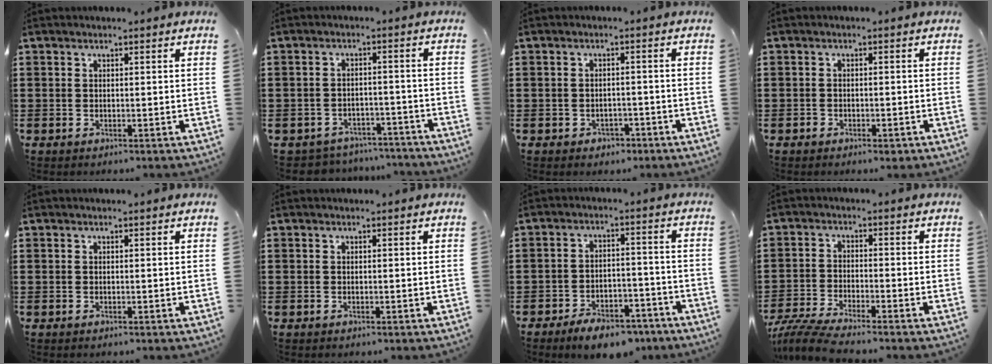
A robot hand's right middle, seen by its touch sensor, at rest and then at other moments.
{"total": 3.6, "force": [-3.5, 0.6, -0.3], "torque": [-0.003, 0.002, -0.077]}
{"total": 1.5, "force": [-1.3, 0.9, 0.1], "torque": [-0.008, 0.000, -0.030]}
{"total": 1.1, "force": [-0.9, 0.6, 0.4], "torque": [-0.009, -0.001, -0.017]}
{"total": 0.0}
{"total": 0.0}
{"total": 5.9, "force": [-5.4, 1.5, 2.1], "torque": [-0.036, 0.010, -0.102]}
{"total": 4.5, "force": [-4.2, -0.1, 1.6], "torque": [-0.050, -0.016, -0.088]}